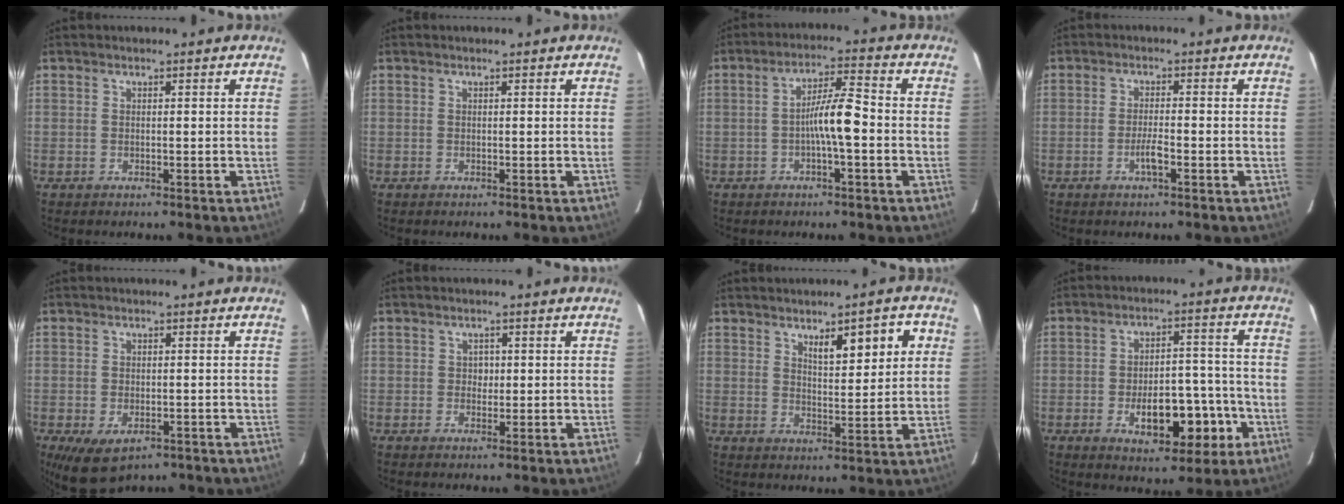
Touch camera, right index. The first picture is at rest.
{"total": 0.0}
{"total": 6.7, "force": [-1.3, 0.6, 6.5], "torque": [-0.115, 0.016, -0.025]}
{"total": 2.7, "force": [-1.2, 0.3, 2.4], "torque": [-0.048, 0.000, -0.023]}
{"total": 7.4, "force": [-4.5, 4.0, 4.4], "torque": [-0.080, -0.011, -0.064]}
{"total": 1.4, "force": [0.1, 1.2, 0.8], "torque": [-0.010, 0.002, 0.001]}
{"total": 7.2, "force": [3.3, 1.9, 6.1], "torque": [-0.091, 0.005, 0.052]}
{"total": 11.5, "force": [-4.2, 5.3, 9.3], "torque": [-0.132, 0.020, -0.052]}